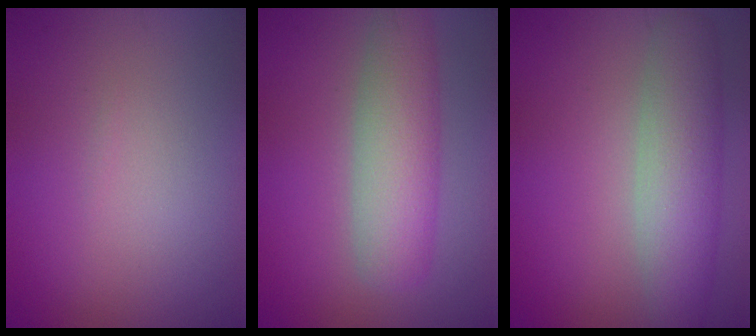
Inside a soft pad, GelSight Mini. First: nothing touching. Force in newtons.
{"total": 5.2, "press": 5.2, "slide": 0.2}
{"total": 5.2, "press": 5.2, "slide": 0.4}